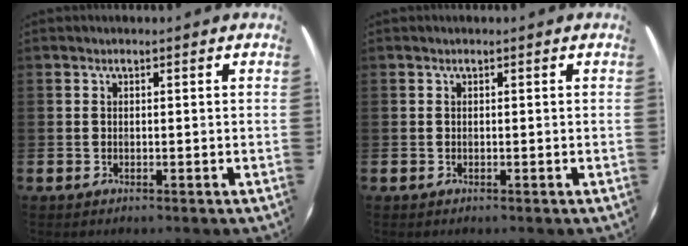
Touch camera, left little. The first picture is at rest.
{"total": 0.0}